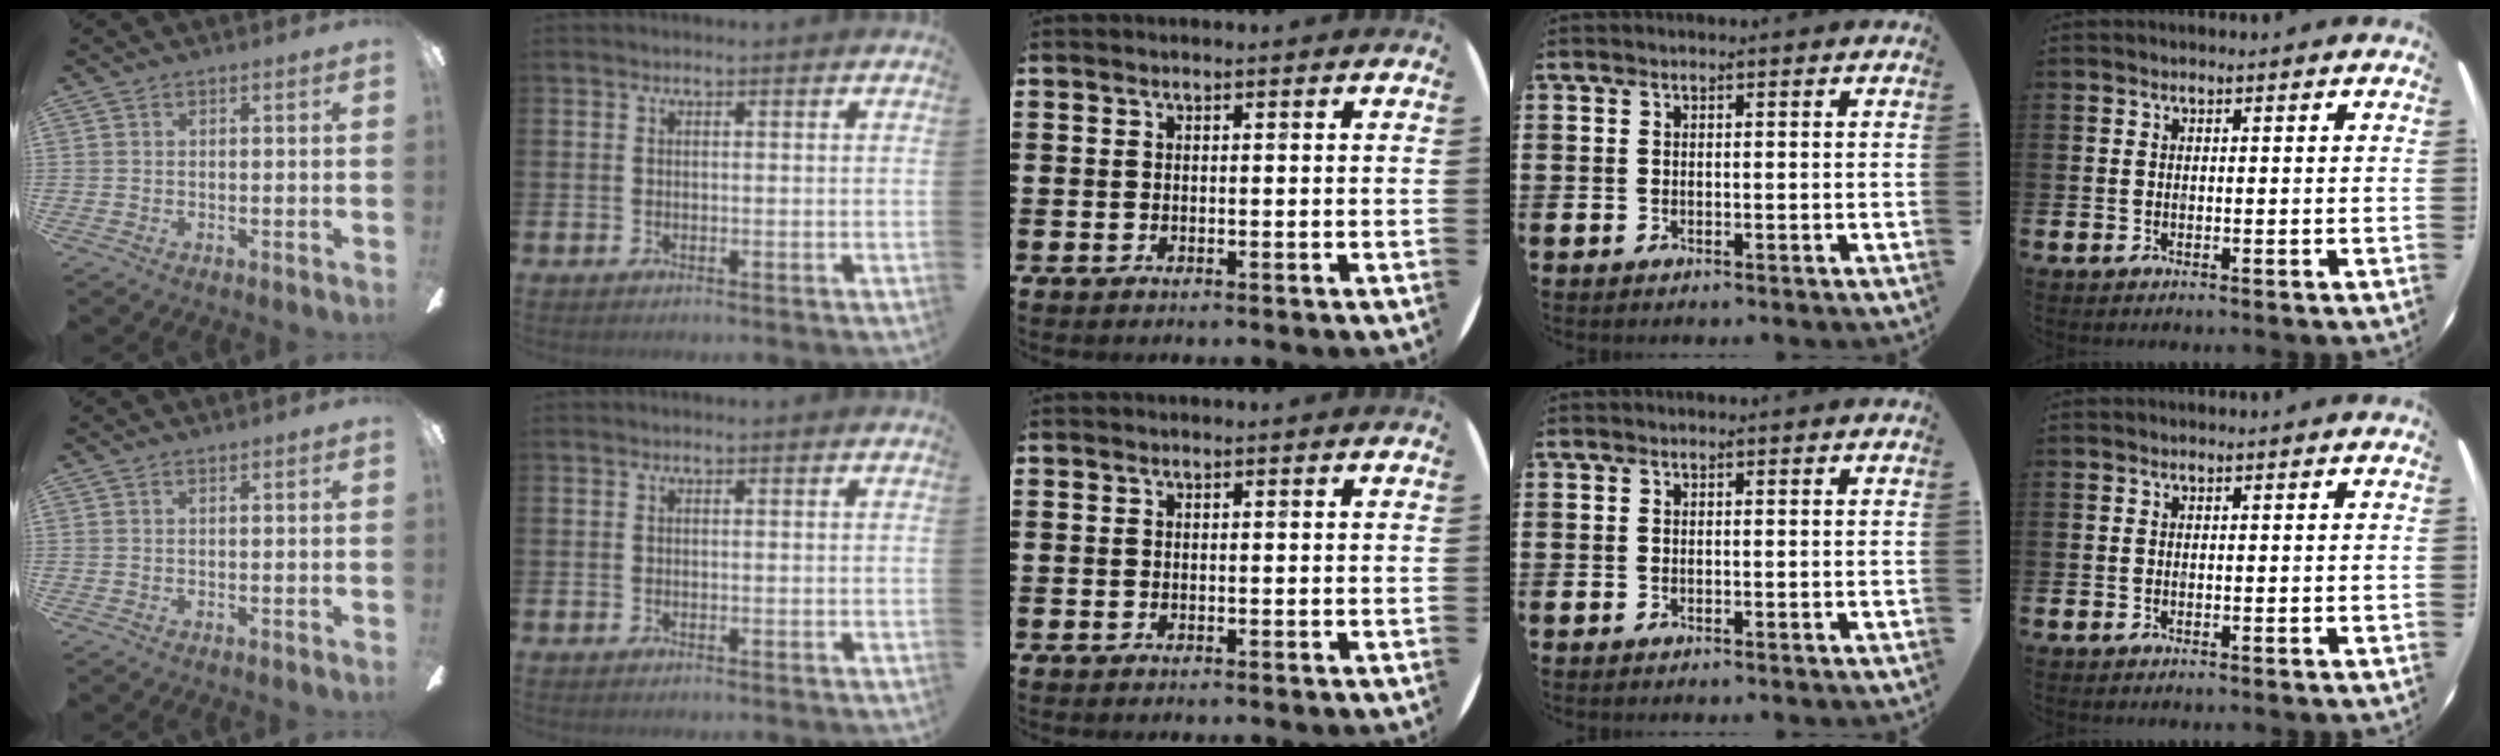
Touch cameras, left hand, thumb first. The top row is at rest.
{}